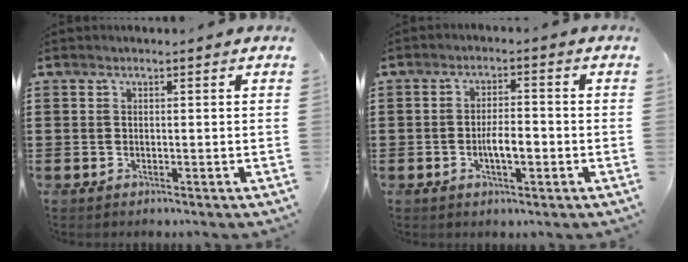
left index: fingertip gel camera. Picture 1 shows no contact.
{"total": 4.3, "force": [-1.2, 1.5, 3.9], "torque": [-0.077, 0.004, -0.026]}